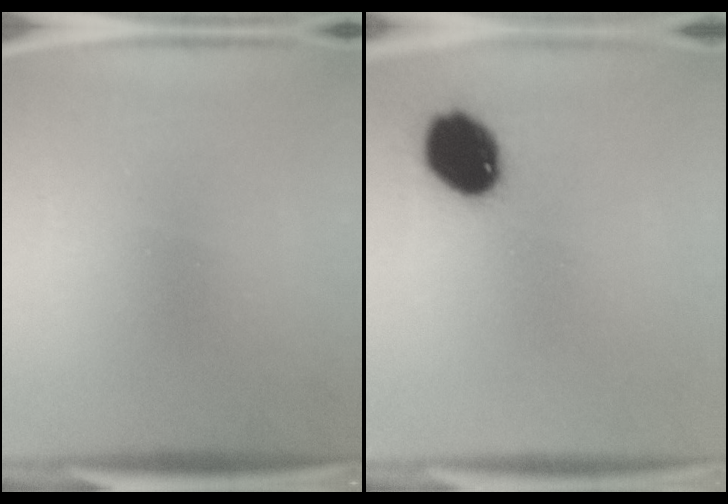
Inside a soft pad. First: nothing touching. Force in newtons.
{"total": 12.7}